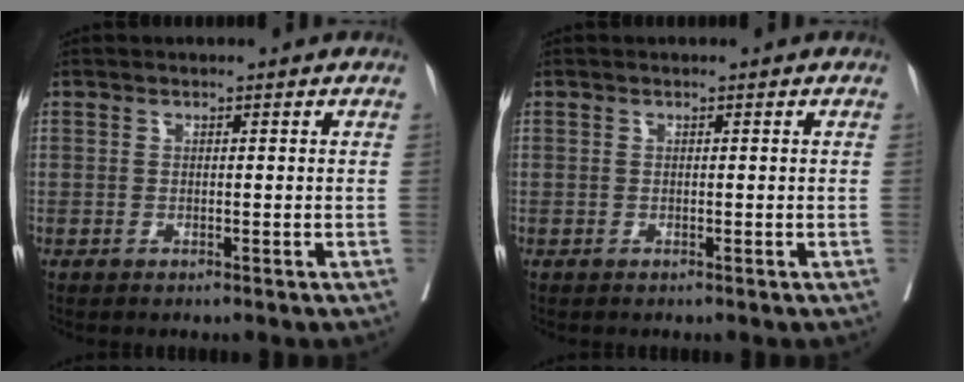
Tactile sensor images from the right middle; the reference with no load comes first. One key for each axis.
{"total": 0.0}